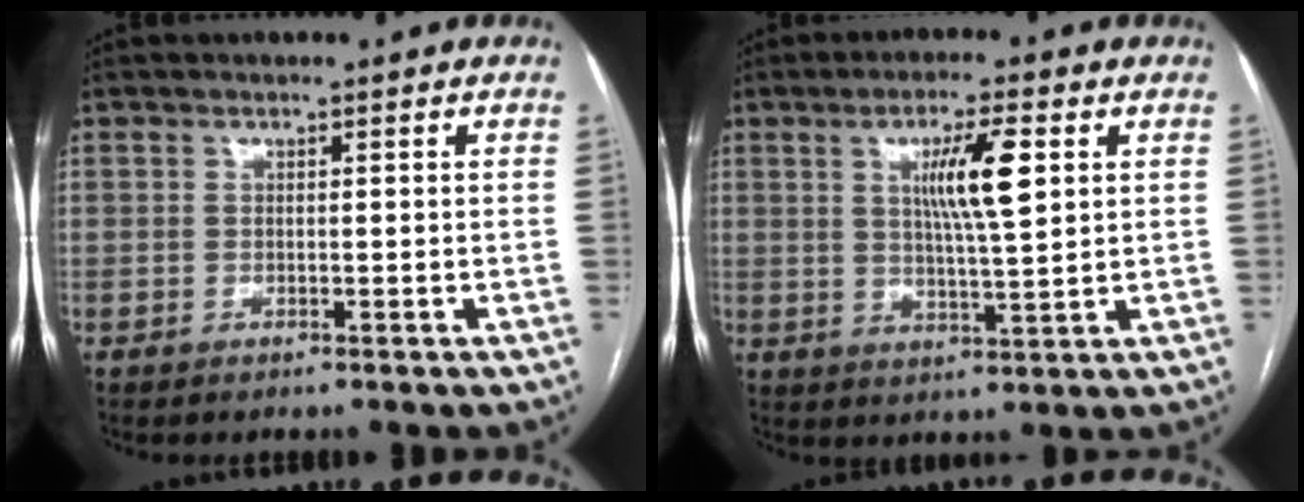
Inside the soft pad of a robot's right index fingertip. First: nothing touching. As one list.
[{"total": 8.3, "force": [2.5, 0.7, 7.8], "torque": [-0.139, 0.001, 0.046]}]